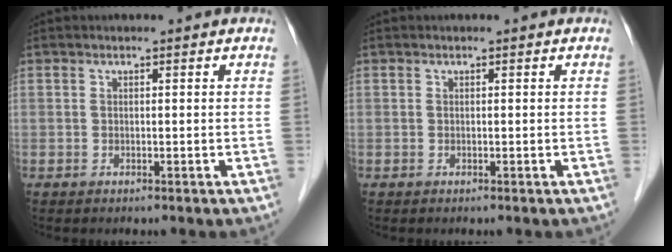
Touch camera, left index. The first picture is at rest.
{"total": 0.0}